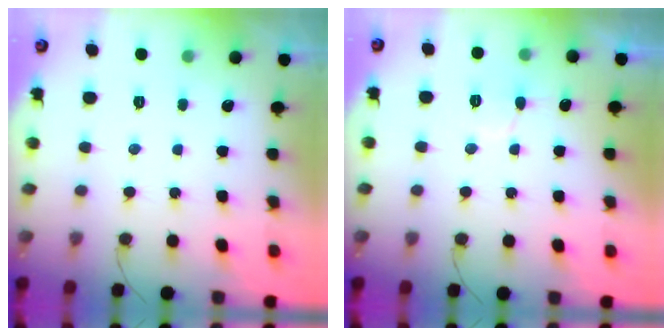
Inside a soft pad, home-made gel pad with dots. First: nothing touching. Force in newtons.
{"total": 7.0, "press": 7.0, "slide": 0.4}